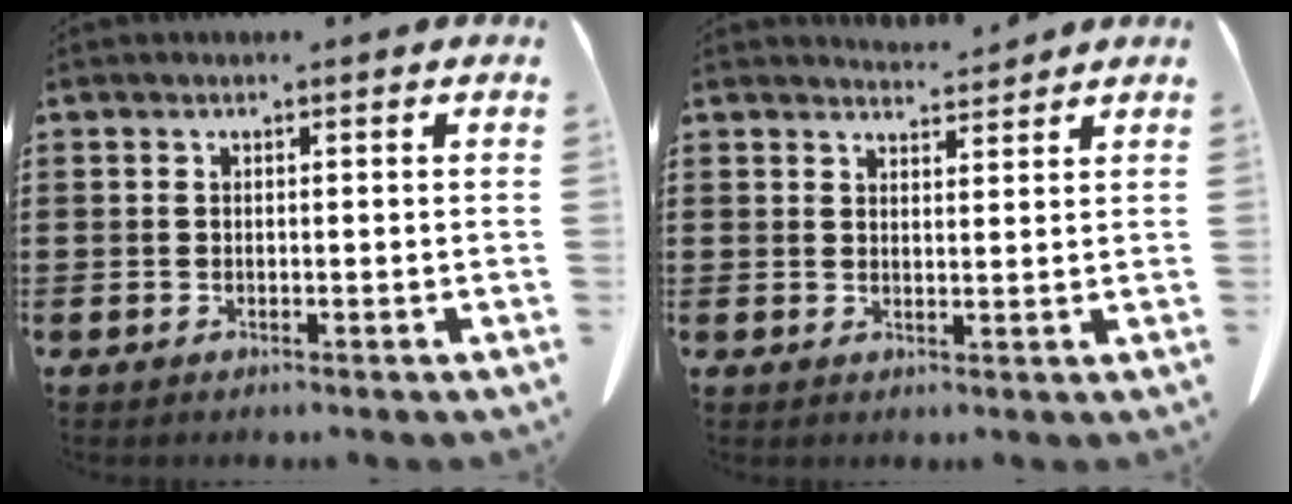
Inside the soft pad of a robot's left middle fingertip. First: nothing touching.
{"total": 3.3, "force": [3.2, 0.3, 0.5], "torque": [-0.011, -0.011, 0.059]}